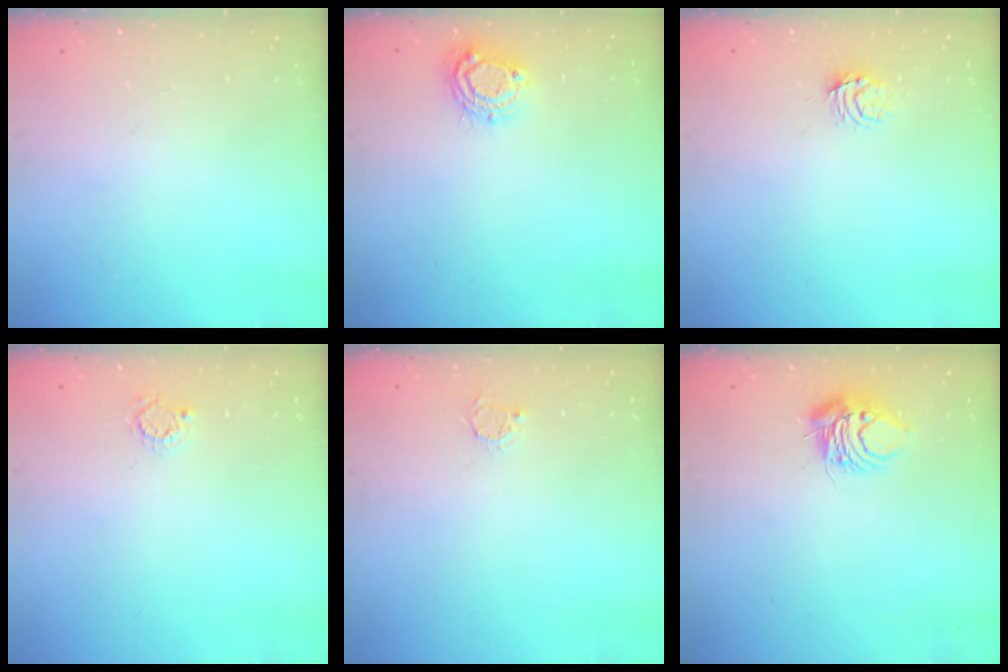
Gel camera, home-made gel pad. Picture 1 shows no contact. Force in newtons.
{"total": 8.1, "press": 8.1, "slide": 0.7}
{"total": 4.0, "press": 4.0, "slide": 0.4}
{"total": 2.7, "press": 2.7, "slide": 0.4}
{"total": 2.3, "press": 2.3, "slide": 0.3}
{"total": 8.3, "press": 8.2, "slide": 1.0}